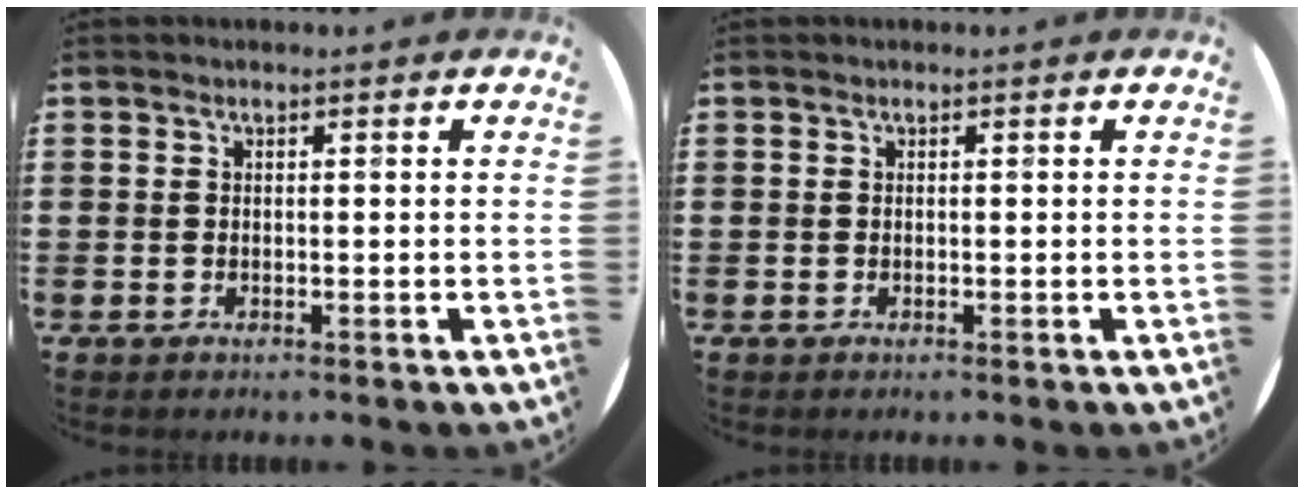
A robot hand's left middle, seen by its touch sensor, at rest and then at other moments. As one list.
[{"total": 0.0}]